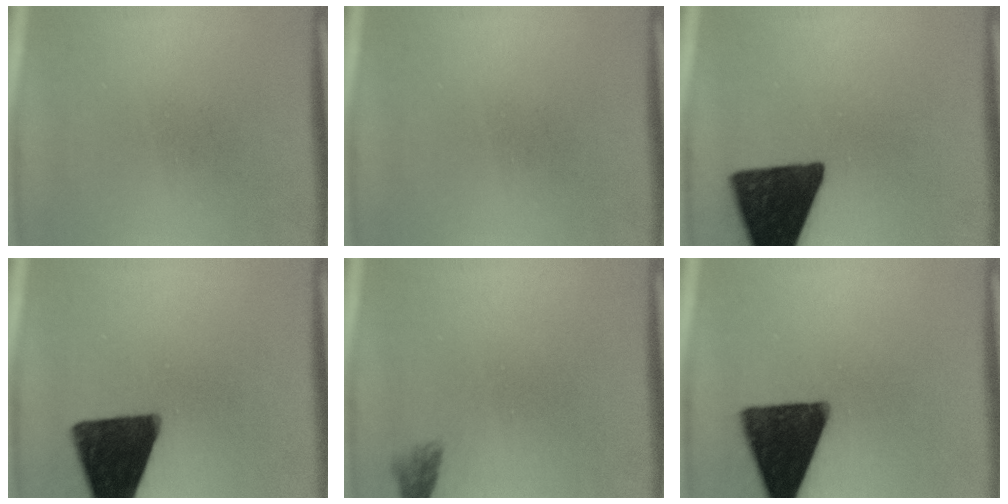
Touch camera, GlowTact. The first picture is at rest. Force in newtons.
{"total": 0.0}
{"total": 17.2}
{"total": 16.5}
{"total": 1.5}
{"total": 16.8}